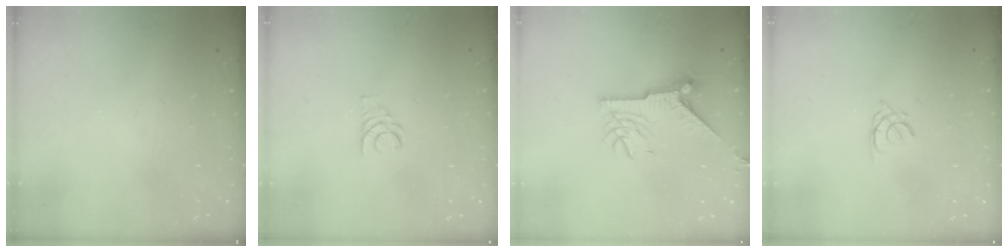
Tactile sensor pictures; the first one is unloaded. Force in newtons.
{"total": 1.7, "press": 1.7, "slide": 0.2}
{"total": 9.2, "press": 9.2, "slide": 0.3}
{"total": 1.7, "press": 1.7, "slide": 0.3}